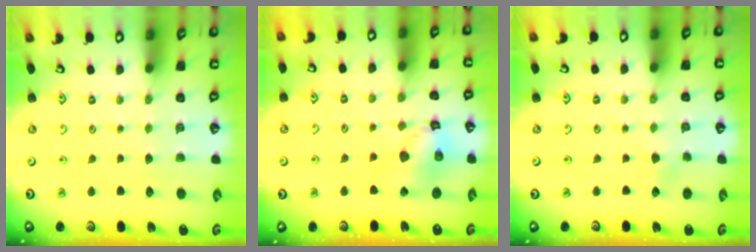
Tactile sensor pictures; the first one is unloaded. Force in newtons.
{"total": 12.9, "press": 12.9, "slide": 1.5}
{"total": 1.4, "press": 1.4, "slide": 0.1}